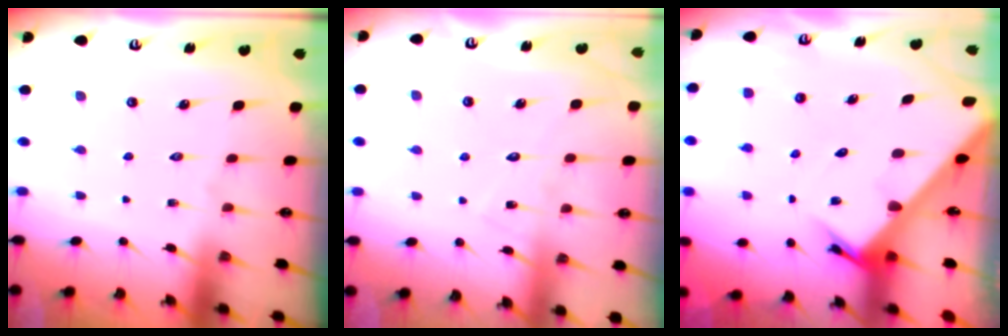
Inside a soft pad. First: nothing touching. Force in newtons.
{"total": 7.8, "press": 7.8, "slide": 0.3}
{"total": 3.5, "press": 3.5, "slide": 0.3}